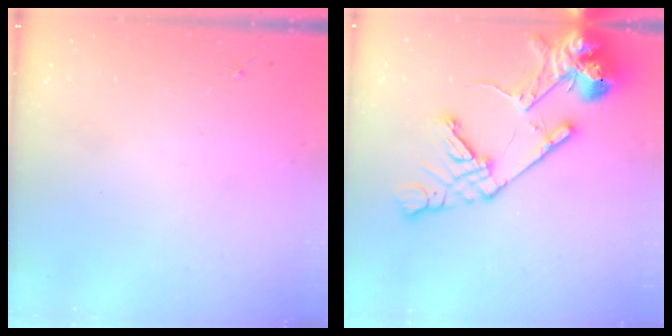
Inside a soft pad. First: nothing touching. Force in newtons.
{"total": 18.1, "press": 17.9, "slide": 2.8}